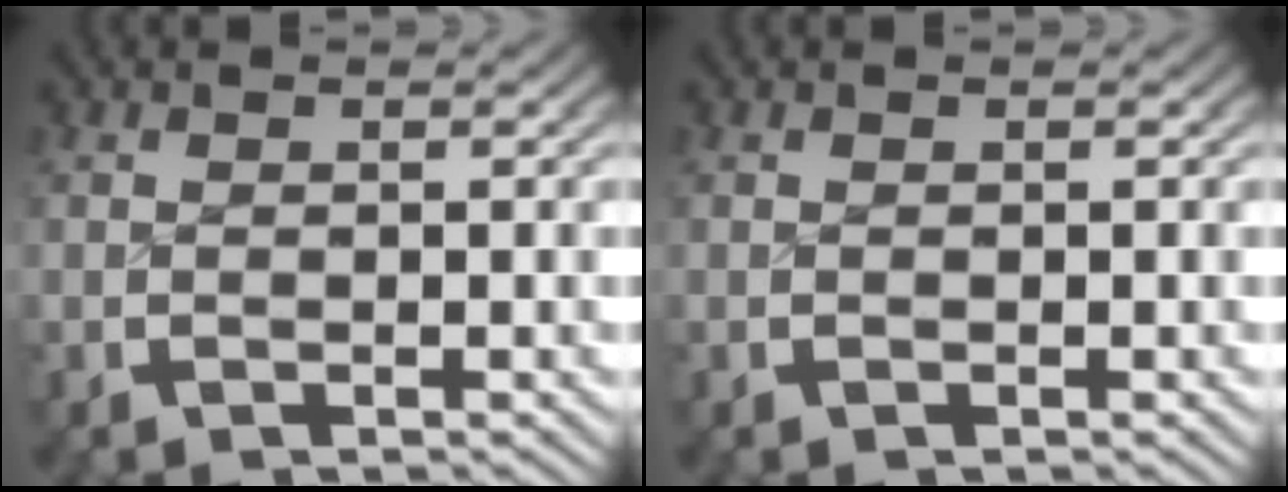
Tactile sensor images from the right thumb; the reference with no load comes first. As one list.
[{"total": 0.0}]